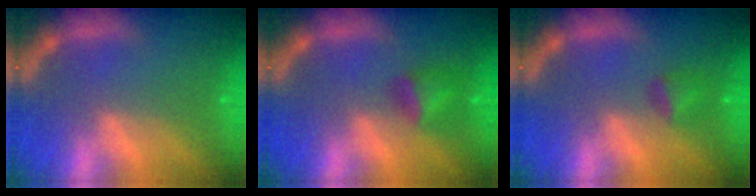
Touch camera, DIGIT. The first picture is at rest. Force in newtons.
{"total": 2.9}
{"total": 1.9}